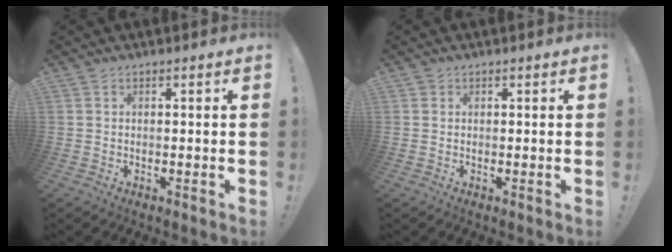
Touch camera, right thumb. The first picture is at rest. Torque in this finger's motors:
{"motor_torque": [0.06, 0.12, 0.27, -0.02, -0.11]}